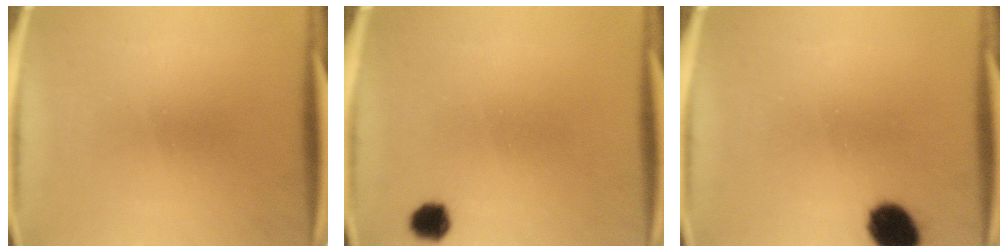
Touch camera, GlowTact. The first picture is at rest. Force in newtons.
{"total": 3.3}
{"total": 8.2}